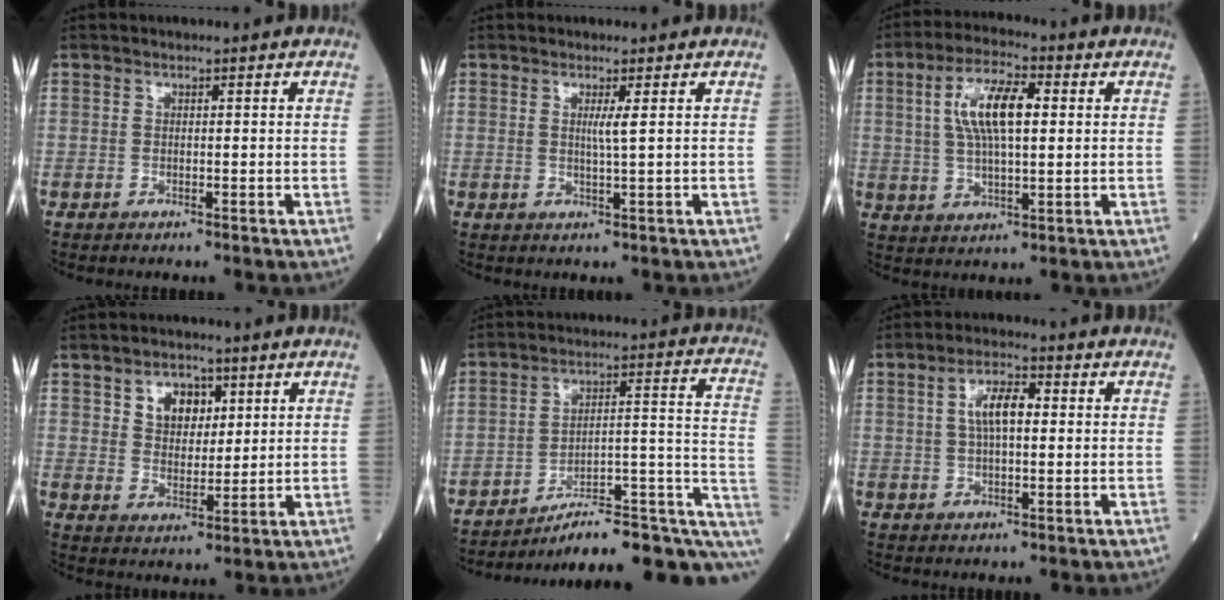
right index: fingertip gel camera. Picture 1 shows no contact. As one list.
[{"total": 1.8, "force": [0.6, -0.5, 1.6], "torque": [-0.035, -0.004, 0.013]}, {"total": 9.8, "force": [2.2, 2.9, 9.1], "torque": [-0.181, 0.015, 0.043]}, {"total": 5.8, "force": [2.7, 3.8, 3.5], "torque": [-0.058, 0.009, 0.052]}, {"total": 18.6, "force": [-13.1, 3.6, 12.6], "torque": [-0.103, 0.059, -0.175]}, {"total": 5.6, "force": [1.1, 1.8, 5.2], "torque": [-0.102, 0.015, 0.021]}]